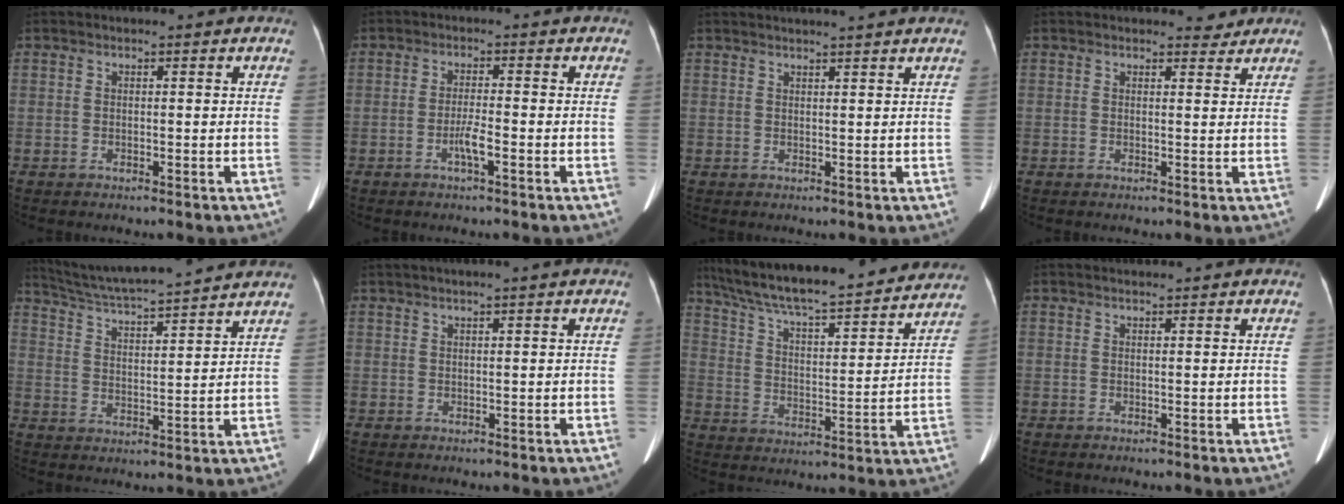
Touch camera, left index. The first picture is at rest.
{"total": 2.9, "force": [-1.3, 0.0, 2.5], "torque": [-0.050, -0.002, -0.027]}
{"total": 5.3, "force": [4.7, -0.7, 2.3], "torque": [-0.029, 0.019, 0.055]}
{"total": 2.0, "force": [1.8, 0.7, 0.0], "torque": [-0.001, -0.009, 0.018]}
{"total": 17.1, "force": [15.7, -0.1, 6.9], "torque": [-0.127, 0.018, 0.236]}
{"total": 3.7, "force": [2.9, -0.7, 2.3], "torque": [-0.032, 0.024, 0.051]}
{"total": 27.2, "force": [24.1, 3.7, 12.0], "torque": [-0.205, -0.004, 0.338]}
{"total": 1.9, "force": [1.8, 0.1, 0.5], "torque": [-0.010, 0.019, 0.028]}